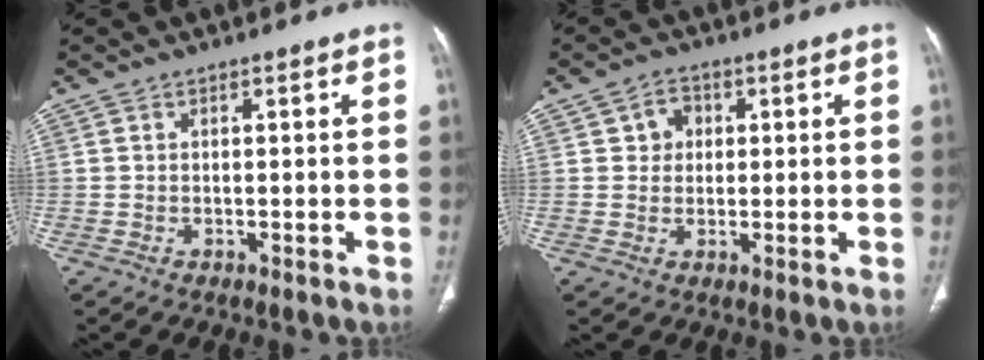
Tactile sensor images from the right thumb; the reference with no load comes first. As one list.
[{"total": 4.0, "force": [1.0, 3.4, 1.7], "torque": [-0.006, 0.002, 0.014]}]